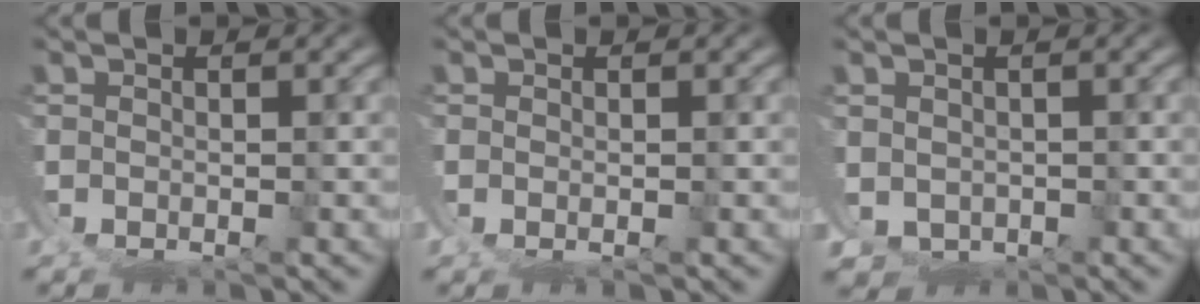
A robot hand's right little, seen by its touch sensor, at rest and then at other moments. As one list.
[{"total": 1.0, "force": [0.0, 0.5, 0.9], "torque": [-0.019, -0.002, -0.001]}, {"total": 5.8, "force": [-1.5, 5.2, 1.9], "torque": [-0.051, -0.027, -0.018]}]